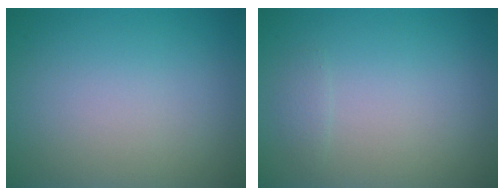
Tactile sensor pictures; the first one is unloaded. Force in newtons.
{"total": 0.6, "press": 0.6, "slide": 0.0}